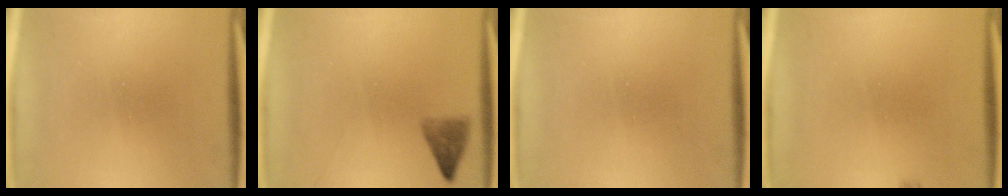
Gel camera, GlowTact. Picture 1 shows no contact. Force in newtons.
{"total": 2.0}
{"total": 0.0}
{"total": 0.6}